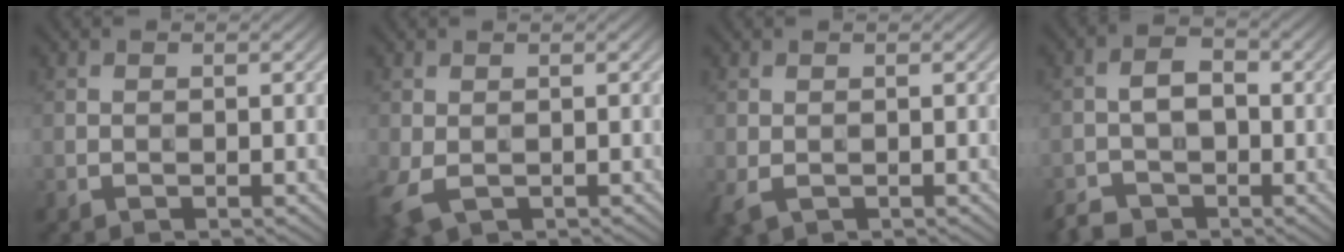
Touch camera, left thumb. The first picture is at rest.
{"total": 4.4, "force": [-1.5, 2.6, 3.2], "torque": [-0.095, -0.010, -0.027]}
{"total": 2.0, "force": [-0.5, 1.2, 1.5], "torque": [-0.045, -0.007, -0.009]}
{"total": 4.4, "force": [-2.5, 3.0, 2.0], "torque": [-0.034, -0.001, -0.055]}